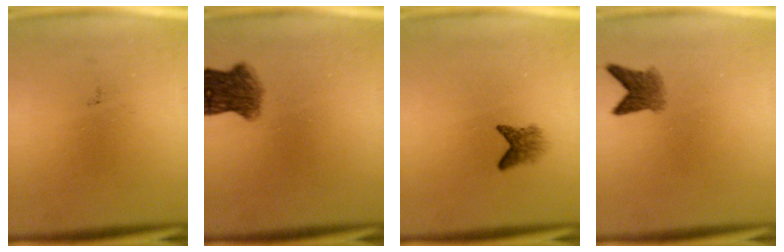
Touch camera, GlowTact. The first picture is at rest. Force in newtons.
{"total": 5.8}
{"total": 2.3}
{"total": 3.1}